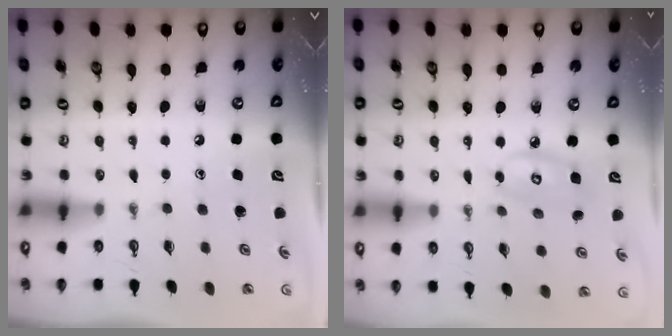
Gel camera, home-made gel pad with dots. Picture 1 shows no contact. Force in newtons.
{"total": 6.6, "press": 6.6, "slide": 0.3}